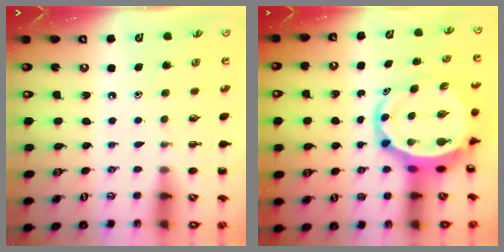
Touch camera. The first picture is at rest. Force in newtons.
{"total": 8.0, "press": 7.7, "slide": 2.2}